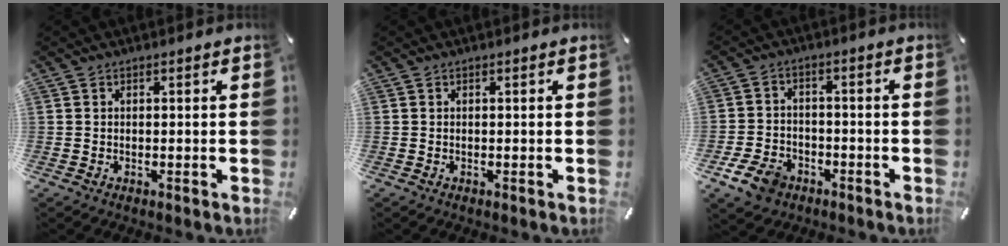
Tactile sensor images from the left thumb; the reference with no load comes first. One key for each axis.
{"total": 0.0}
{"total": 7.6, "fx": -4.1, "fy": 5.3, "fz": 3.5, "tx": -0.067, "ty": 0.020, "tz": -0.079}